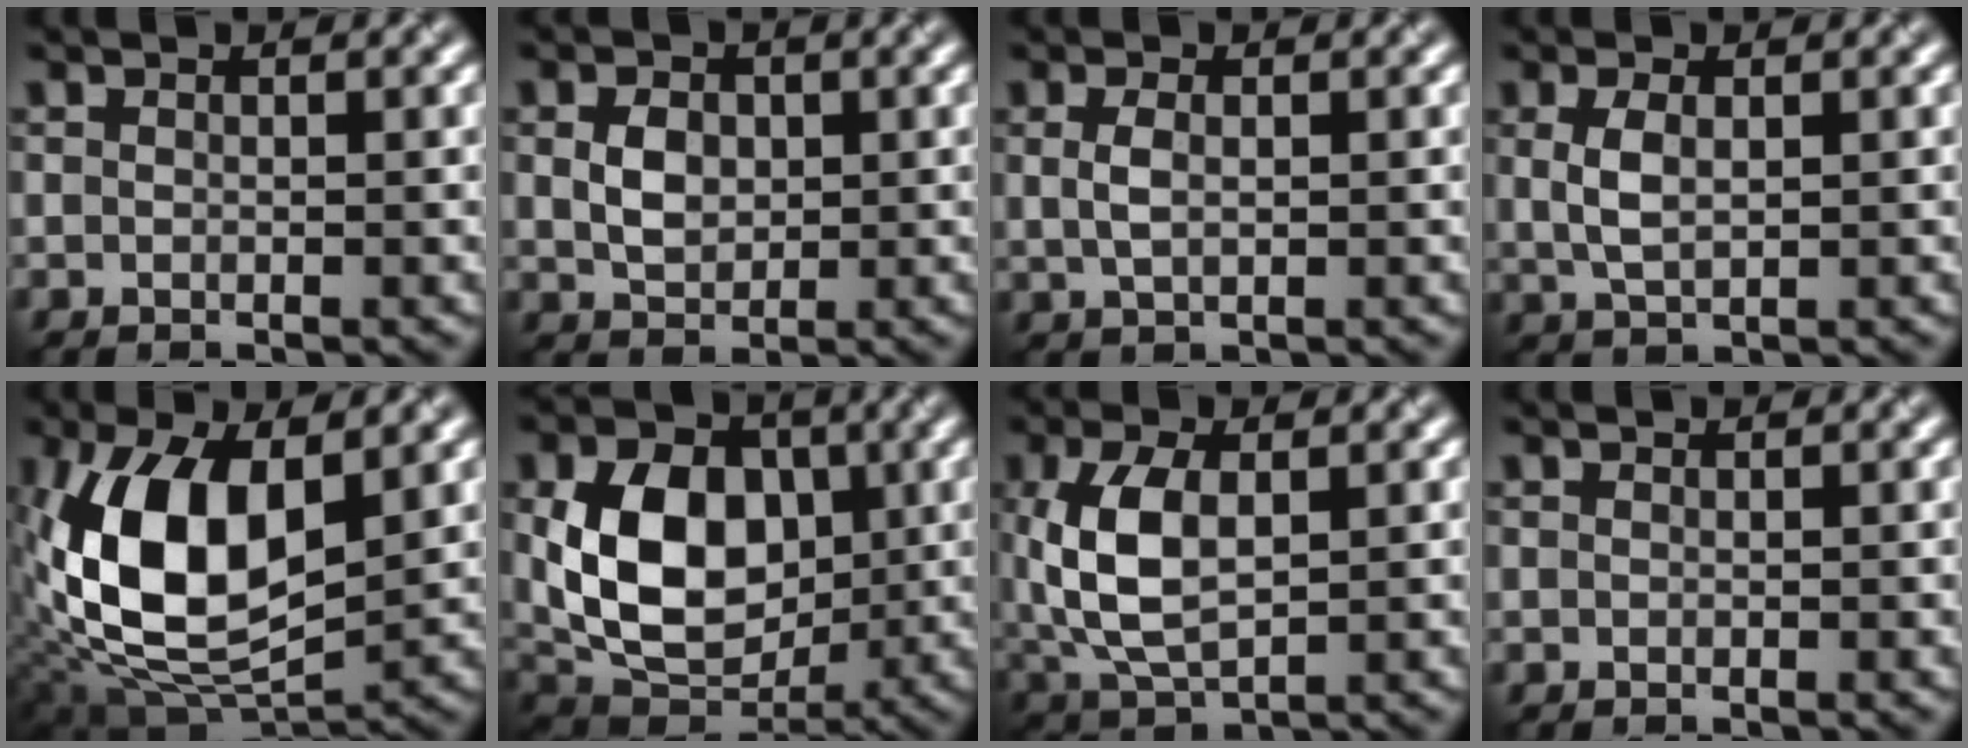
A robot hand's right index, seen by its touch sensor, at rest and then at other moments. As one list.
[{"total": 2.7, "force": [0.4, 2.0, 1.8], "torque": [-0.038, 0.000, 0.008]}, {"total": 1.6, "force": [0.3, 0.7, 1.4], "torque": [-0.034, 0.000, 0.008]}, {"total": 2.5, "force": [0.6, 1.2, 2.1], "torque": [-0.053, -0.001, 0.015]}, {"total": 12.0, "force": [1.7, 6.1, 10.2], "torque": [-0.201, -0.002, 0.025]}, {"total": 10.0, "force": [0.9, 7.1, 7.0], "torque": [-0.146, -0.007, 0.018]}, {"total": 6.7, "force": [0.8, 3.6, 5.5], "torque": [-0.128, 0.006, 0.019]}, {"total": 0.0}]